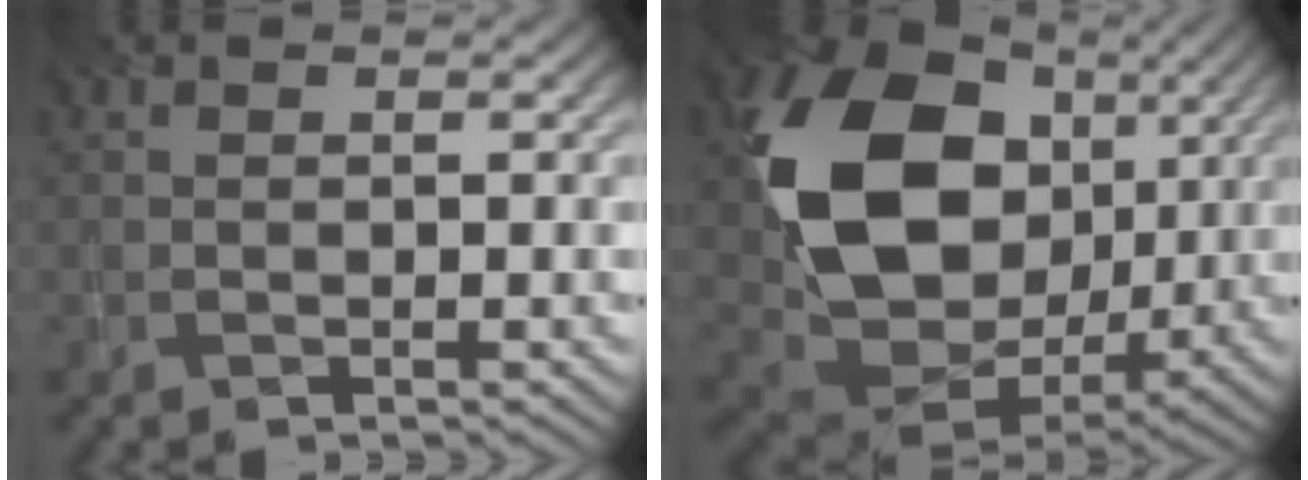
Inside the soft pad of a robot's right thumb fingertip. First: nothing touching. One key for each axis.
{"total": 17.3, "fx": 2.8, "fy": 13.0, "fz": 11.0, "tx": -0.239, "ty": -0.021, "tz": 0.063}